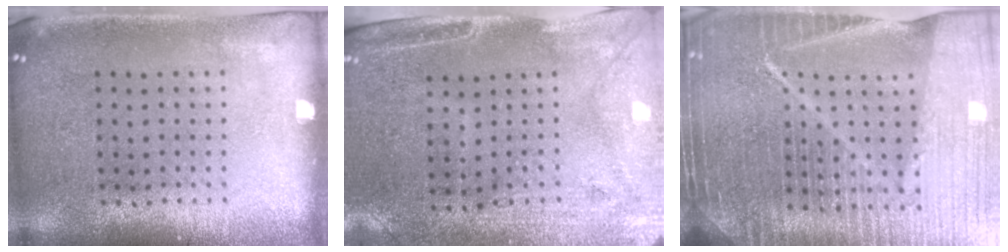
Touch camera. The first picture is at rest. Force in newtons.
{"total": 3.0, "press": 2.5, "slide": 1.5}
{"total": 6.9, "press": 5.9, "slide": 3.5}